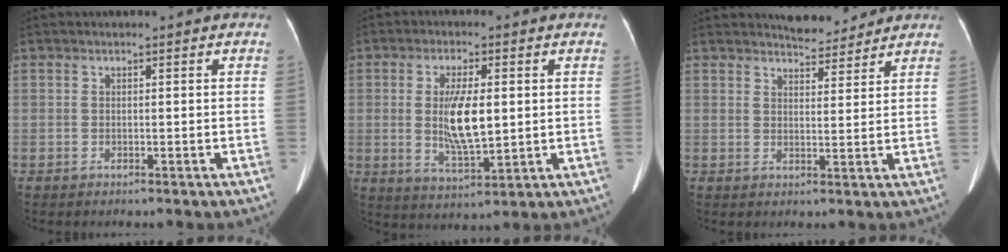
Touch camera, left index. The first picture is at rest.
{"total": 8.4, "force": [0.5, 2.3, 8.0], "torque": [-0.159, -0.006, 0.014]}
{"total": 4.8, "force": [4.7, 1.1, 0.5], "torque": [-0.012, 0.002, 0.068]}